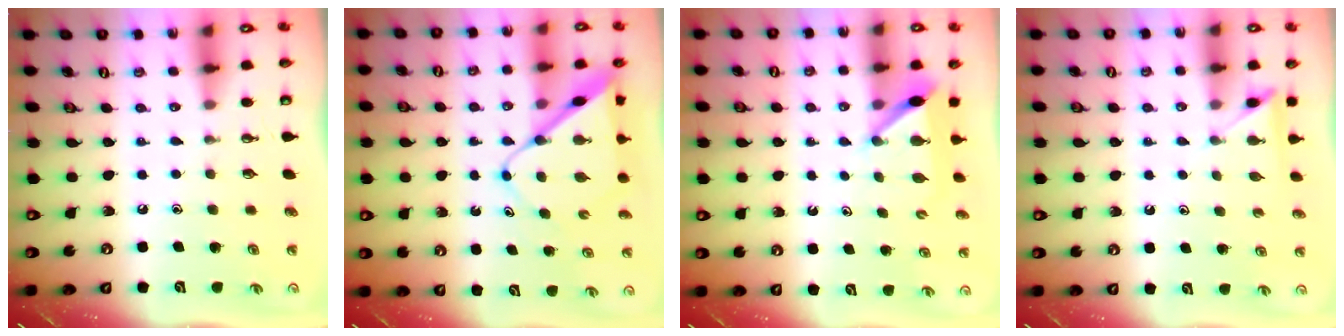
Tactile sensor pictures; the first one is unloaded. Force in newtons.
{"total": 8.9, "press": 8.9, "slide": 0.6}
{"total": 6.2, "press": 6.2, "slide": 0.6}
{"total": 4.7, "press": 4.6, "slide": 0.6}